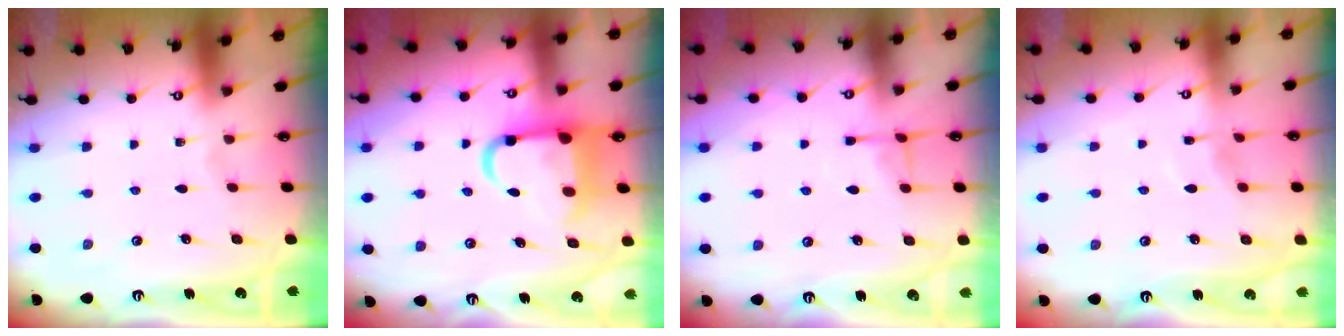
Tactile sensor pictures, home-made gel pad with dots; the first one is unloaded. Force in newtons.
{"total": 11.0, "press": 10.8, "slide": 2.0}
{"total": 4.8, "press": 4.8, "slide": 0.8}
{"total": 5.1, "press": 5.1, "slide": 0.4}